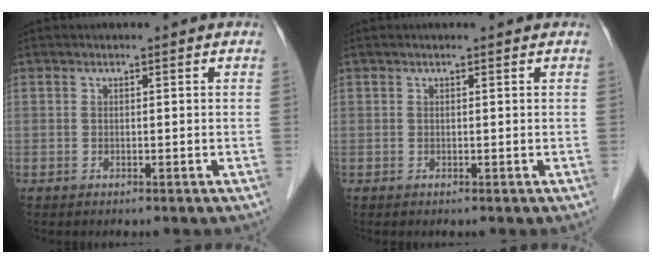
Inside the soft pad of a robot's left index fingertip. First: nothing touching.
{"total": 0.6, "force": [0.6, 0.0, 0.3], "torque": [-0.009, 0.006, 0.008]}